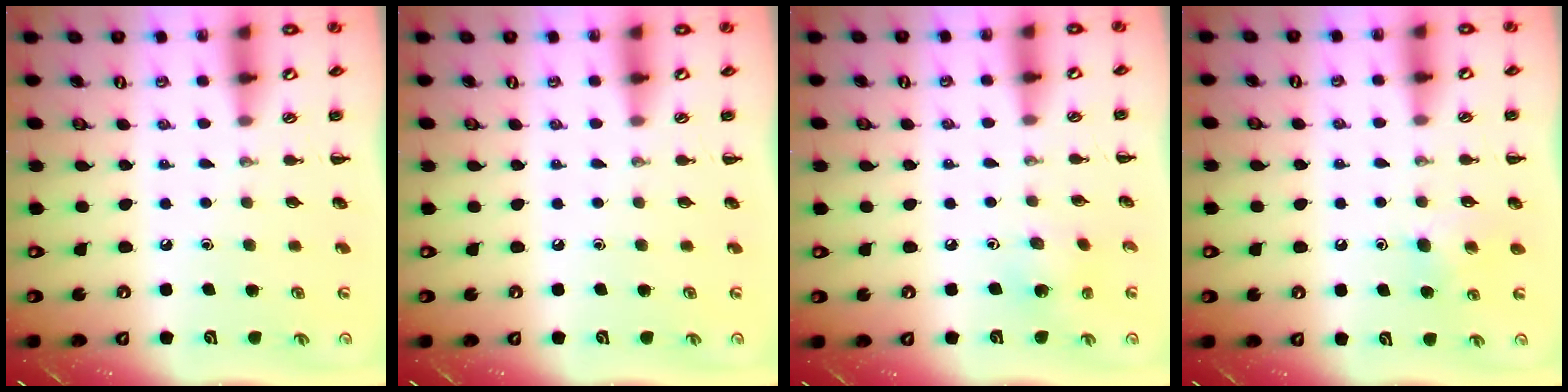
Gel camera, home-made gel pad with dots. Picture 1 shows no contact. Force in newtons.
{"total": 0.0}
{"total": 2.7, "press": 2.7, "slide": 0.6}
{"total": 4.9, "press": 4.7, "slide": 1.4}